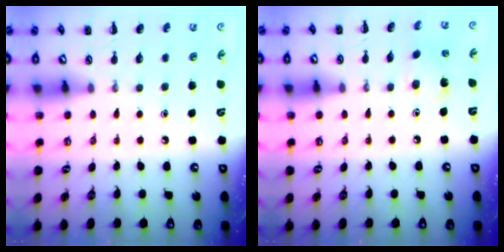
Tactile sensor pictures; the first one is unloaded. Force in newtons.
{"total": 3.9, "press": 3.8, "slide": 1.1}